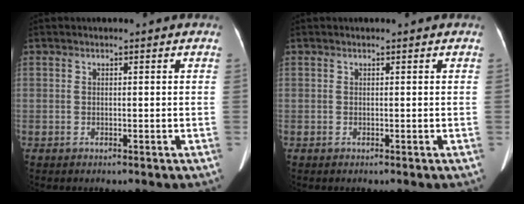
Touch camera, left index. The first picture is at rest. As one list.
[{"total": 0.0}]